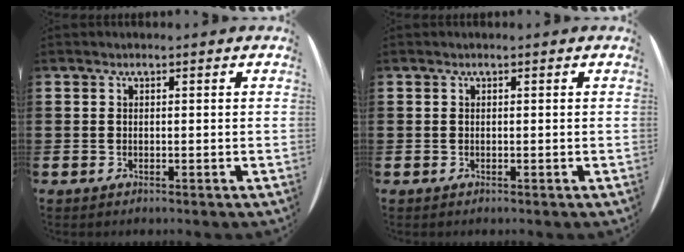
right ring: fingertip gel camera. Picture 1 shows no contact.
{"total": 0.0}